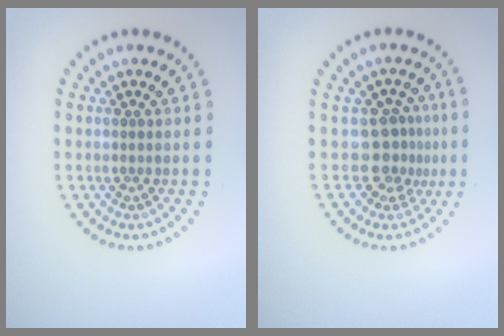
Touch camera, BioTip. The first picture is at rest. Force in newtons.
{"total": 2.8, "press": 2.0, "slide": 2.0}